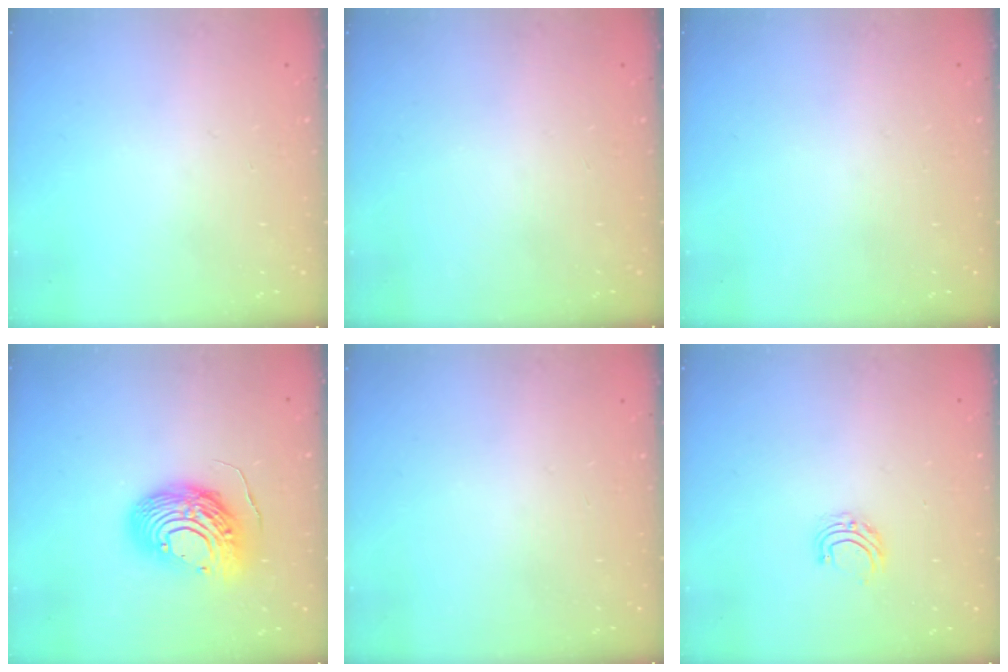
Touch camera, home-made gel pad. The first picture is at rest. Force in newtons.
{"total": 0.0}
{"total": 0.0}
{"total": 13.8, "press": 13.8, "slide": 1.1}
{"total": 0.0}
{"total": 5.0, "press": 5.0, "slide": 0.4}